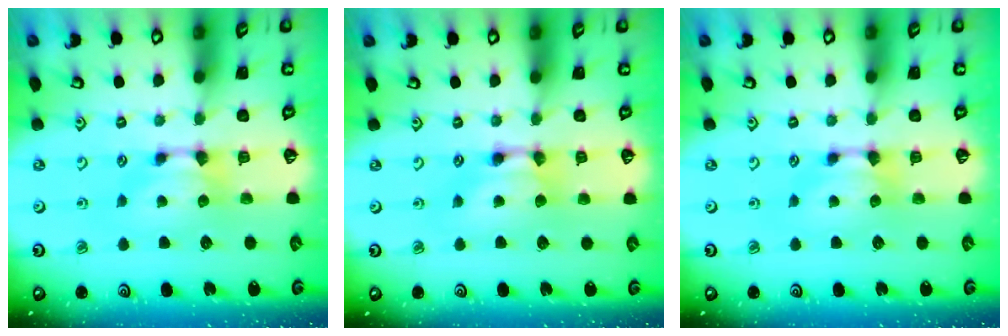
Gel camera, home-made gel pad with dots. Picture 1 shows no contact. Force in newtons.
{"total": 1.8, "press": 1.7, "slide": 0.0}
{"total": 0.0}